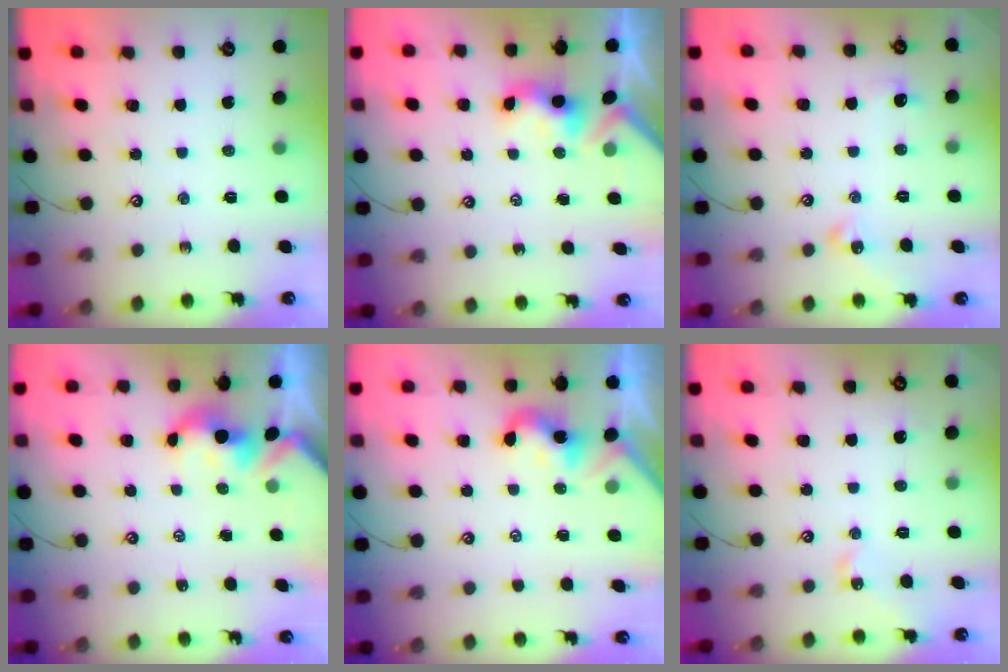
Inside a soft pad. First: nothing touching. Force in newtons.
{"total": 3.7, "press": 3.7, "slide": 0.3}
{"total": 2.6, "press": 2.6, "slide": 0.6}
{"total": 1.7, "press": 1.7, "slide": 0.2}
{"total": 0.0}
{"total": 3.0, "press": 3.0, "slide": 0.1}